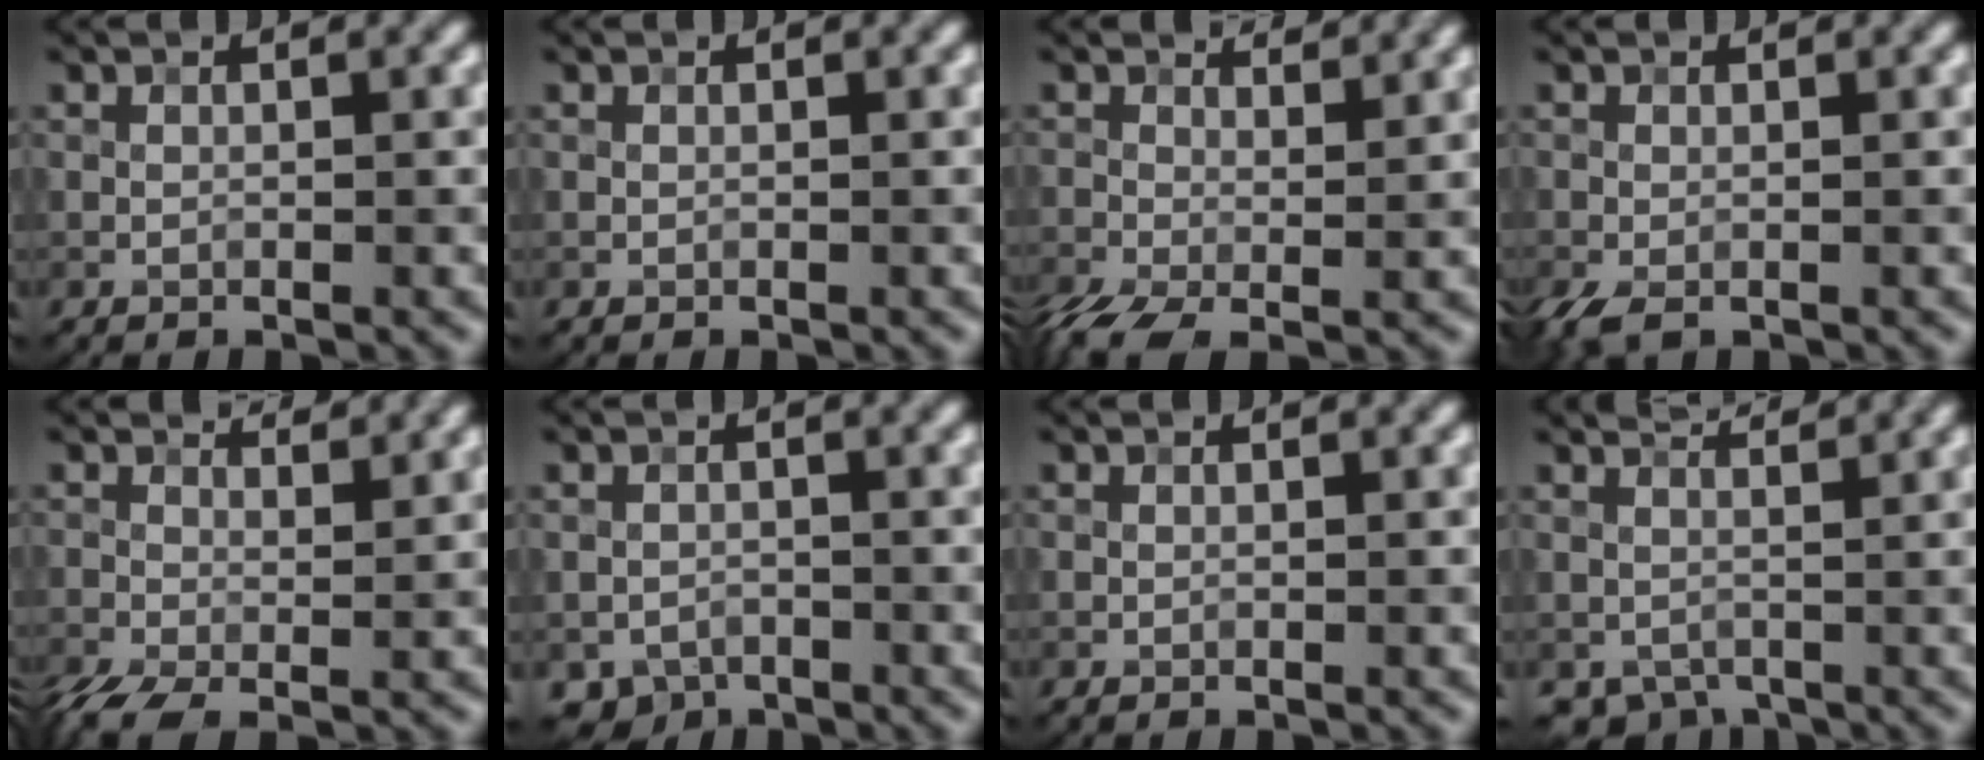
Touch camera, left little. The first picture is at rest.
{"total": 0.0}
{"total": 4.6, "force": [-0.4, 2.6, 3.8], "torque": [-0.091, -0.008, -0.017]}
{"total": 2.8, "force": [-1.2, 1.7, 1.8], "torque": [-0.053, -0.006, -0.027]}
{"total": 4.4, "force": [0.1, 2.5, 3.5], "torque": [-0.087, -0.006, -0.006]}
{"total": 2.1, "force": [-1.2, 1.7, 0.4], "torque": [-0.007, -0.007, -0.023]}
{"total": 0.0}
{"total": 2.2, "force": [1.3, 1.4, 1.1], "torque": [-0.020, -0.004, 0.024]}